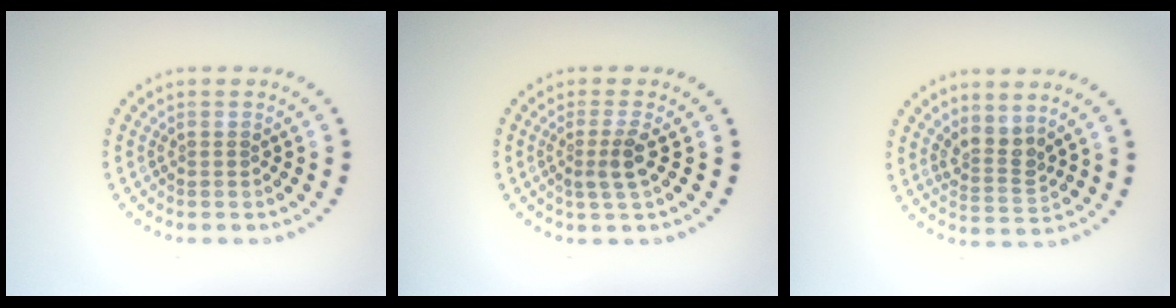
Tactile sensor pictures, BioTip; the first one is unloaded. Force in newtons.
{"total": 2.2, "press": 1.8, "slide": 1.4}
{"total": 2.6, "press": 1.9, "slide": 1.7}